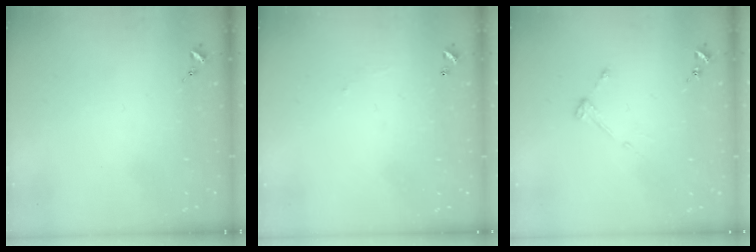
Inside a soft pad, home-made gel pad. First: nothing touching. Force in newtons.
{"total": 3.8, "press": 3.8, "slide": 0.1}
{"total": 4.2, "press": 4.2, "slide": 0.4}